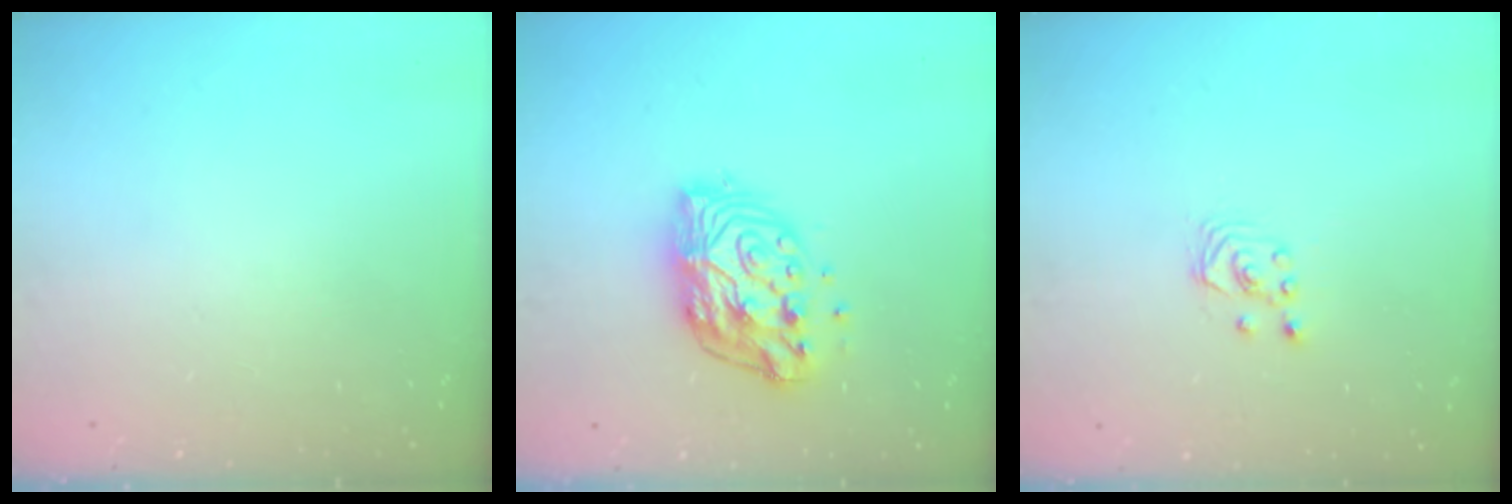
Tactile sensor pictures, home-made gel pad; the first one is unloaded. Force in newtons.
{"total": 12.5, "press": 12.5, "slide": 1.1}
{"total": 2.1, "press": 2.1, "slide": 0.3}